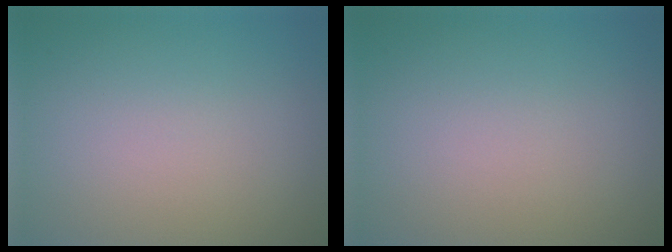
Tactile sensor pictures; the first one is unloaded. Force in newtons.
{"total": 0.0}